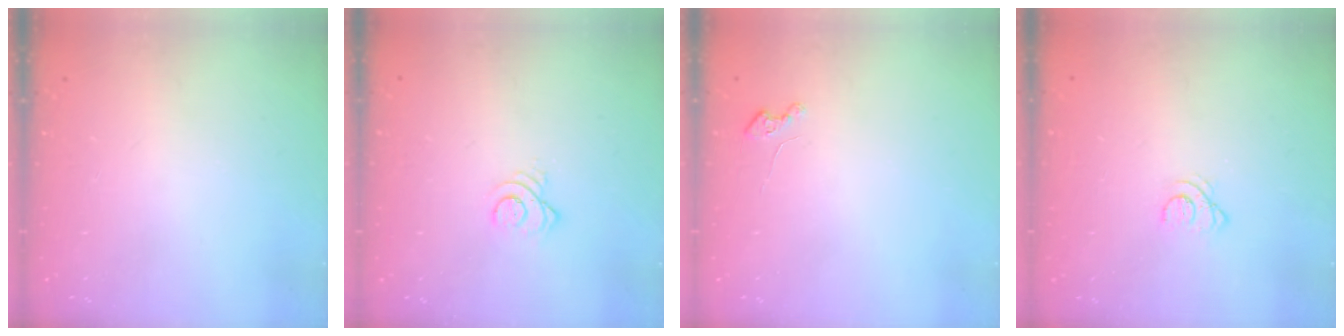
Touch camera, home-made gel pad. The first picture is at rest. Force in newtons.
{"total": 3.5, "press": 3.5, "slide": 0.3}
{"total": 2.2, "press": 2.2, "slide": 0.3}
{"total": 2.1, "press": 2.1, "slide": 0.3}